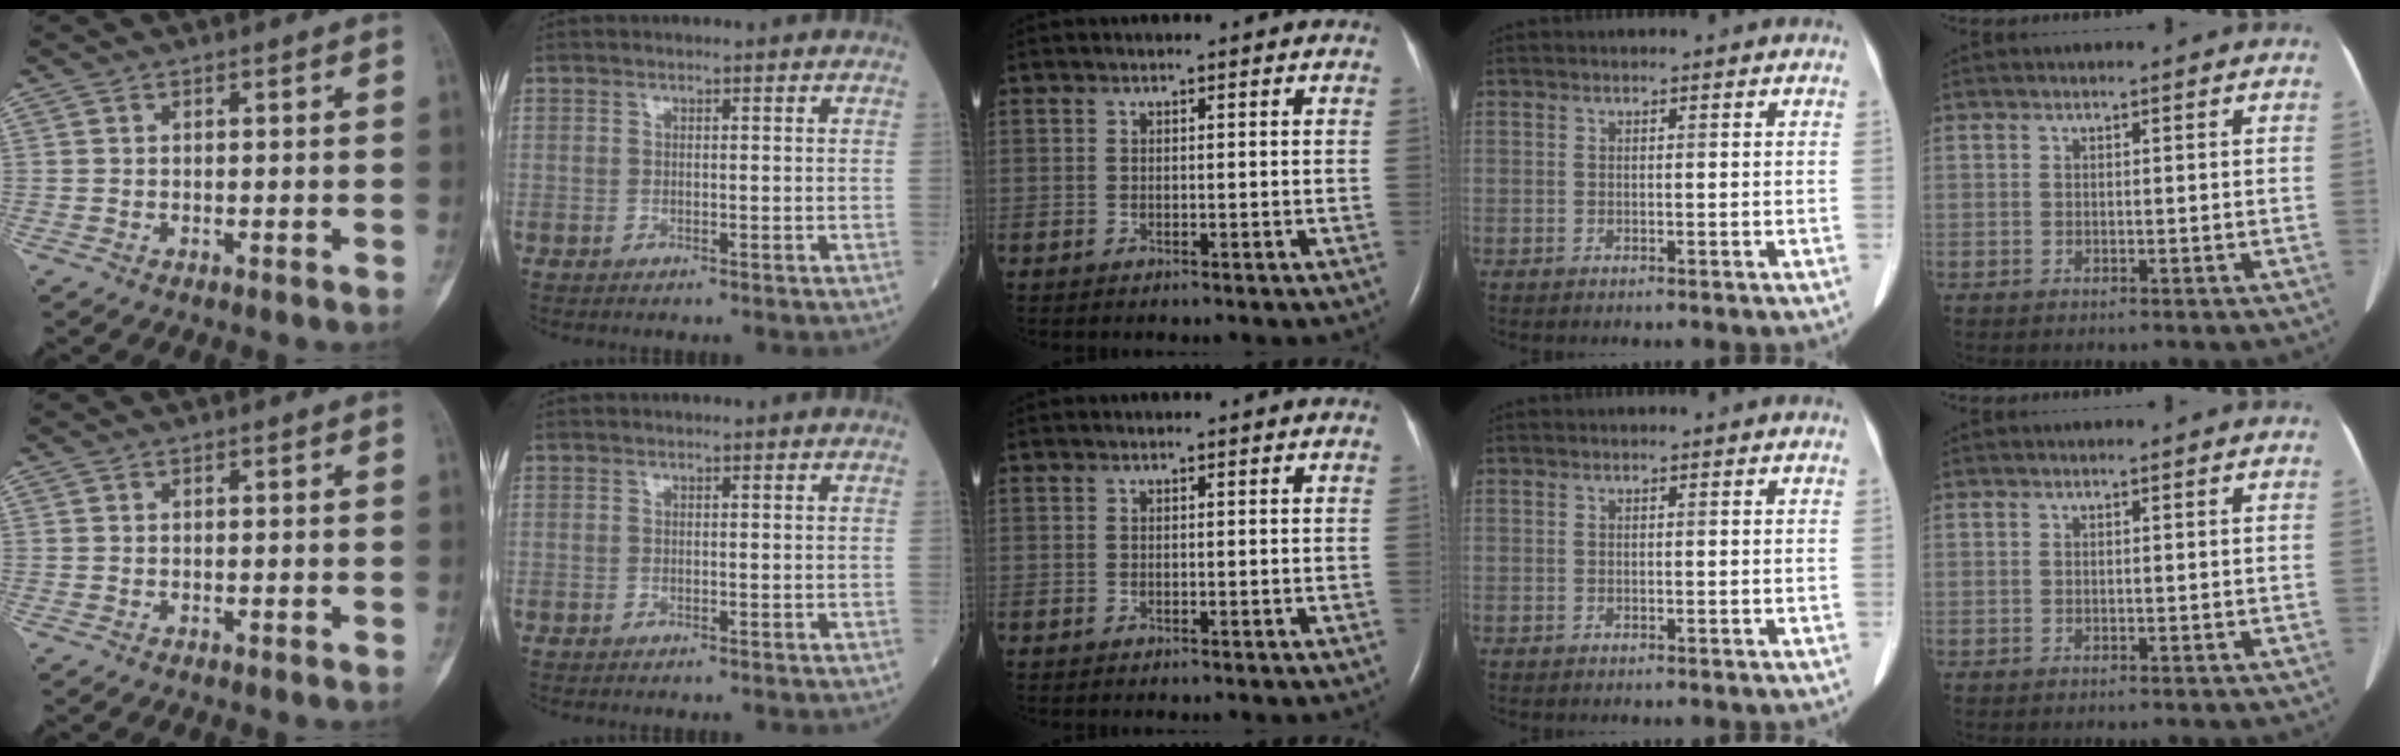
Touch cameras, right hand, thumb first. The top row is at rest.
{}